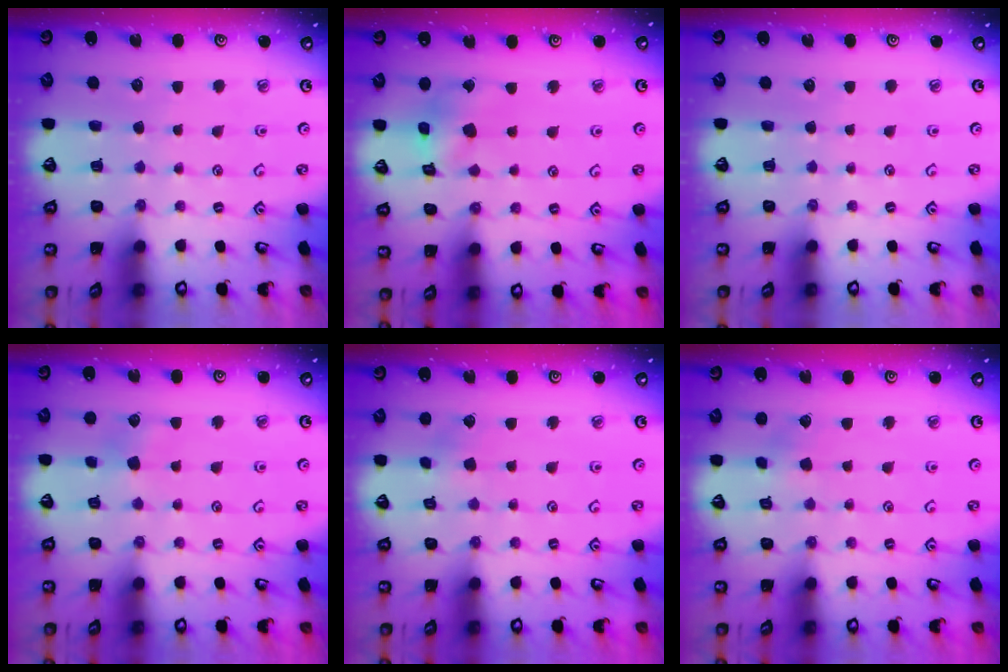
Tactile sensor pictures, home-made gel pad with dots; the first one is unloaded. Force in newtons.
{"total": 9.6, "press": 9.5, "slide": 1.1}
{"total": 0.0}
{"total": 6.0, "press": 6.0, "slide": 0.5}
{"total": 2.3, "press": 2.3, "slide": 0.1}
{"total": 2.3, "press": 2.3, "slide": 0.1}